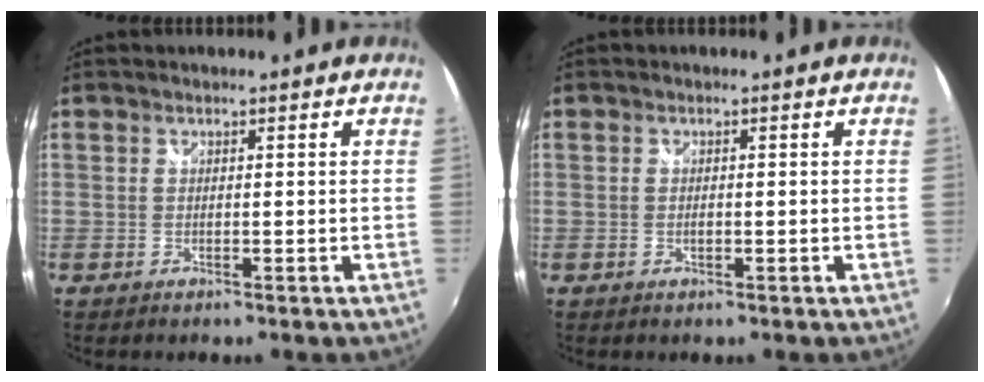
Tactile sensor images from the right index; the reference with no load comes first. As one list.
[{"total": 1.1, "force": [-0.3, 0.6, 0.9], "torque": [-0.016, -0.001, -0.007]}]